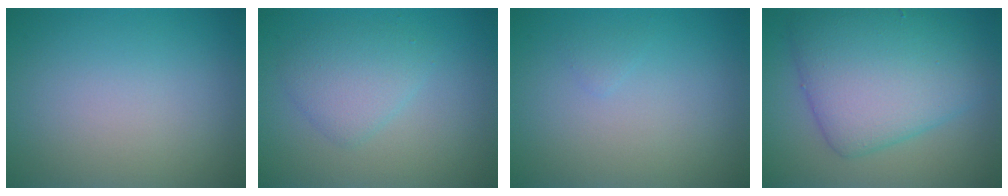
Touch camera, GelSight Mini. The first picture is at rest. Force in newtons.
{"total": 2.8, "press": 2.8, "slide": 0.1}
{"total": 0.5, "press": 0.5, "slide": 0.1}
{"total": 8.2, "press": 8.2, "slide": 0.0}